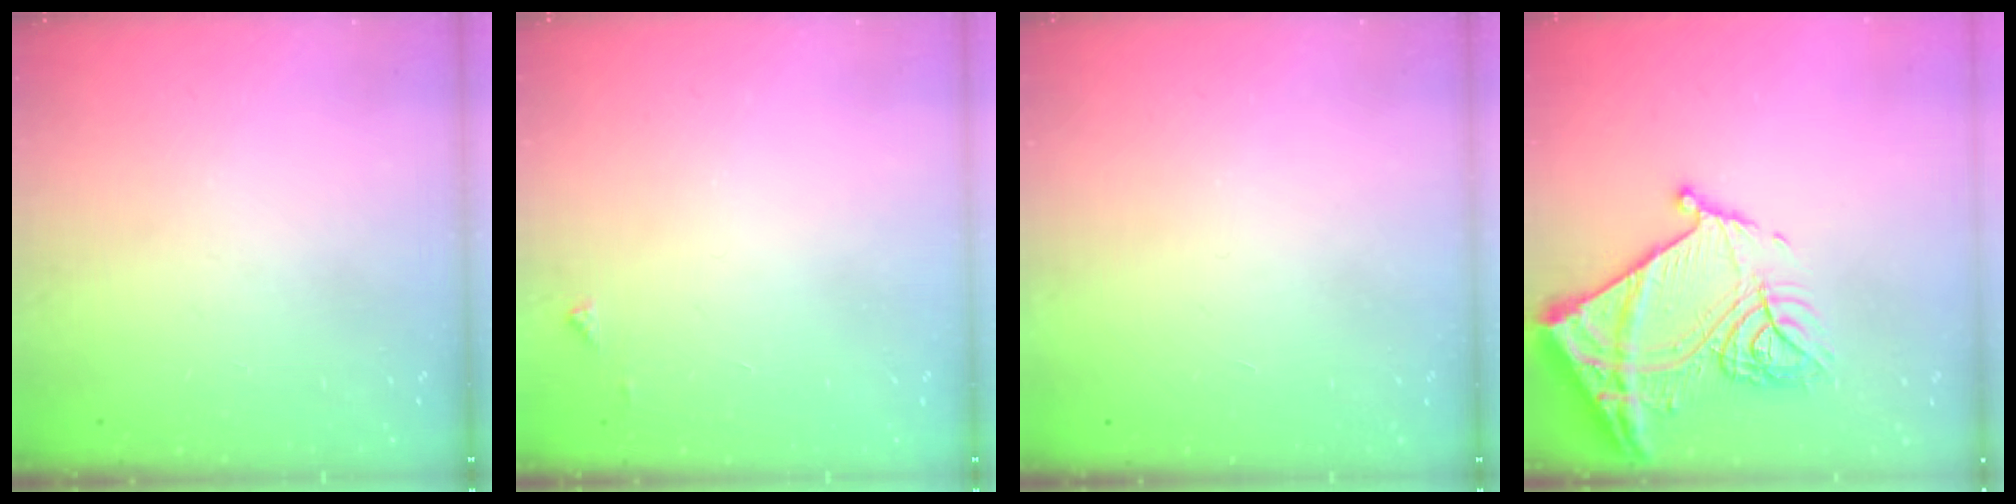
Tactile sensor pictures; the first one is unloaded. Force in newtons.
{"total": 3.8, "press": 3.7, "slide": 0.6}
{"total": 1.5, "press": 1.5, "slide": 0.1}
{"total": 19.8, "press": 19.7, "slide": 2.1}